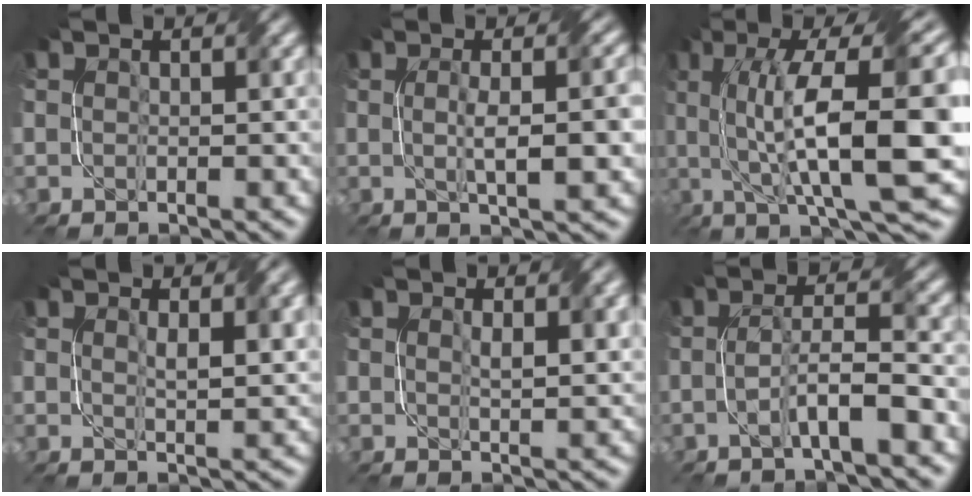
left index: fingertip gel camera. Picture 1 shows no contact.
{"total": 5.1, "force": [-0.2, 1.2, 4.9], "torque": [-0.069, 0.005, -0.003]}
{"total": 14.9, "force": [2.0, 3.9, 14.2], "torque": [-0.211, 0.015, 0.036]}
{"total": 2.3, "force": [1.0, 0.5, 2.1], "torque": [-0.034, -0.001, 0.020]}
{"total": 2.0, "force": [0.8, 0.5, 1.8], "torque": [-0.028, -0.002, 0.018]}
{"total": 4.1, "force": [-1.5, 0.4, 3.8], "torque": [-0.068, 0.012, -0.032]}